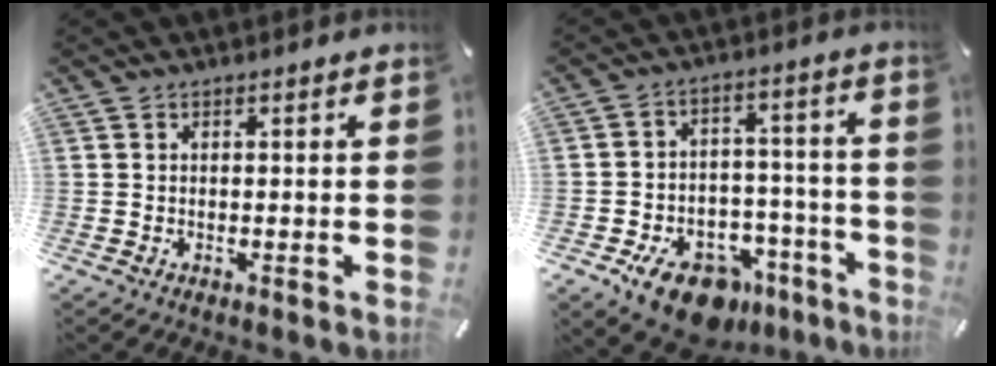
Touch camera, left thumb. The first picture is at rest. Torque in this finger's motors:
{"motor_torque": [-0.41, 1.20, 0.54, 0.76, 0.09]}